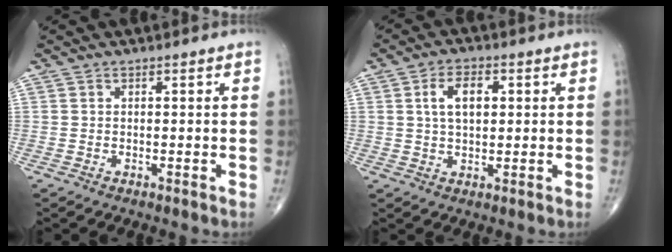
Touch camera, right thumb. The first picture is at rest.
{"total": 6.5, "force": [1.5, 3.7, 5.1], "torque": [-0.084, 0.005, 0.025]}